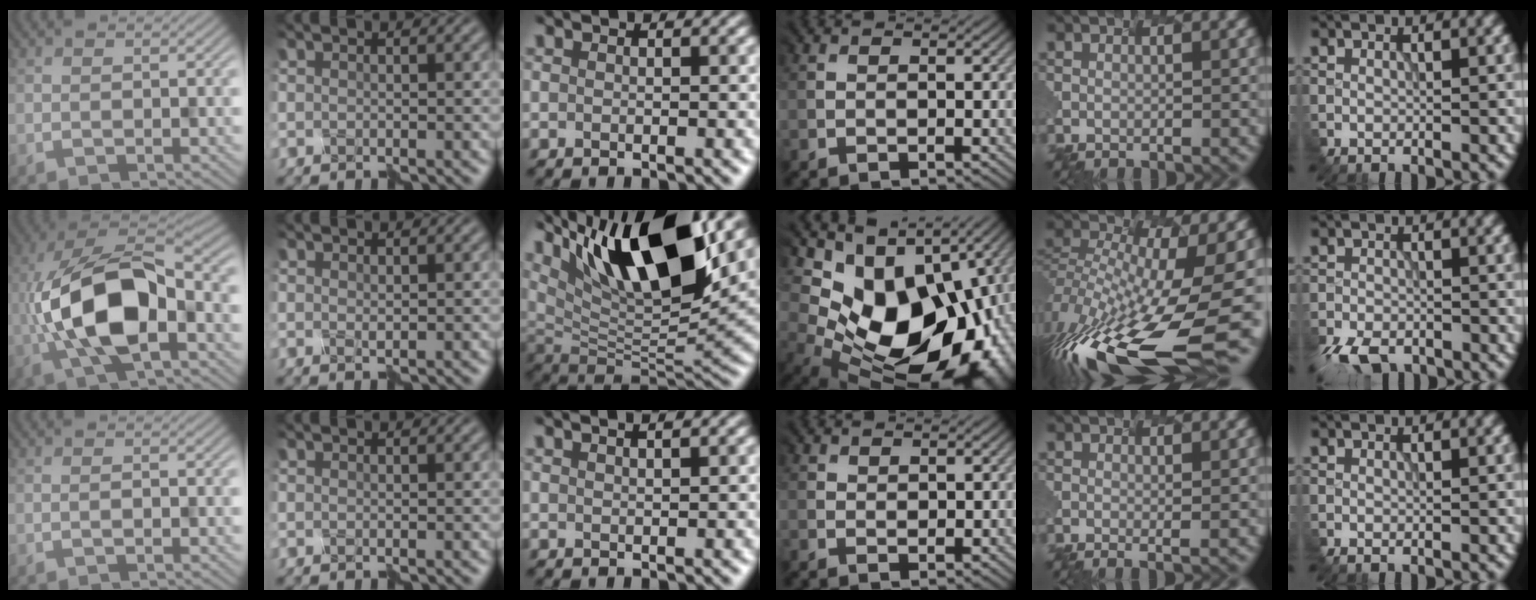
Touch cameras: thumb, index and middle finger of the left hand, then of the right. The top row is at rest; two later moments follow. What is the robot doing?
{"motion": "disassemble", "object": "markers"}